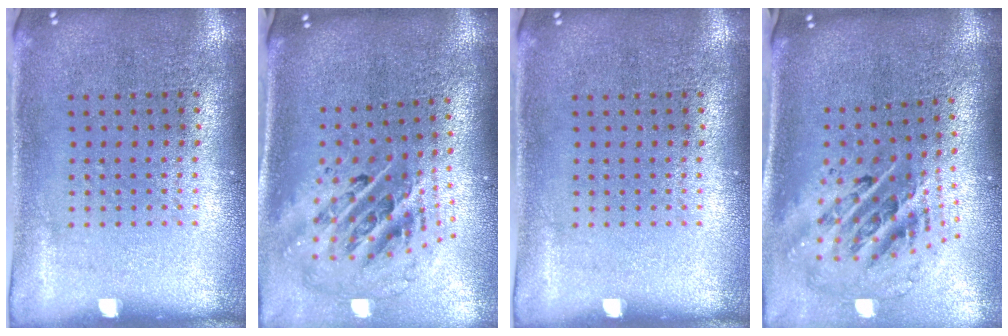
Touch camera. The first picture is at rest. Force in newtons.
{"total": 2.8, "press": 1.9, "slide": 2.1}
{"total": 0.0}
{"total": 2.7, "press": 1.8, "slide": 2.0}